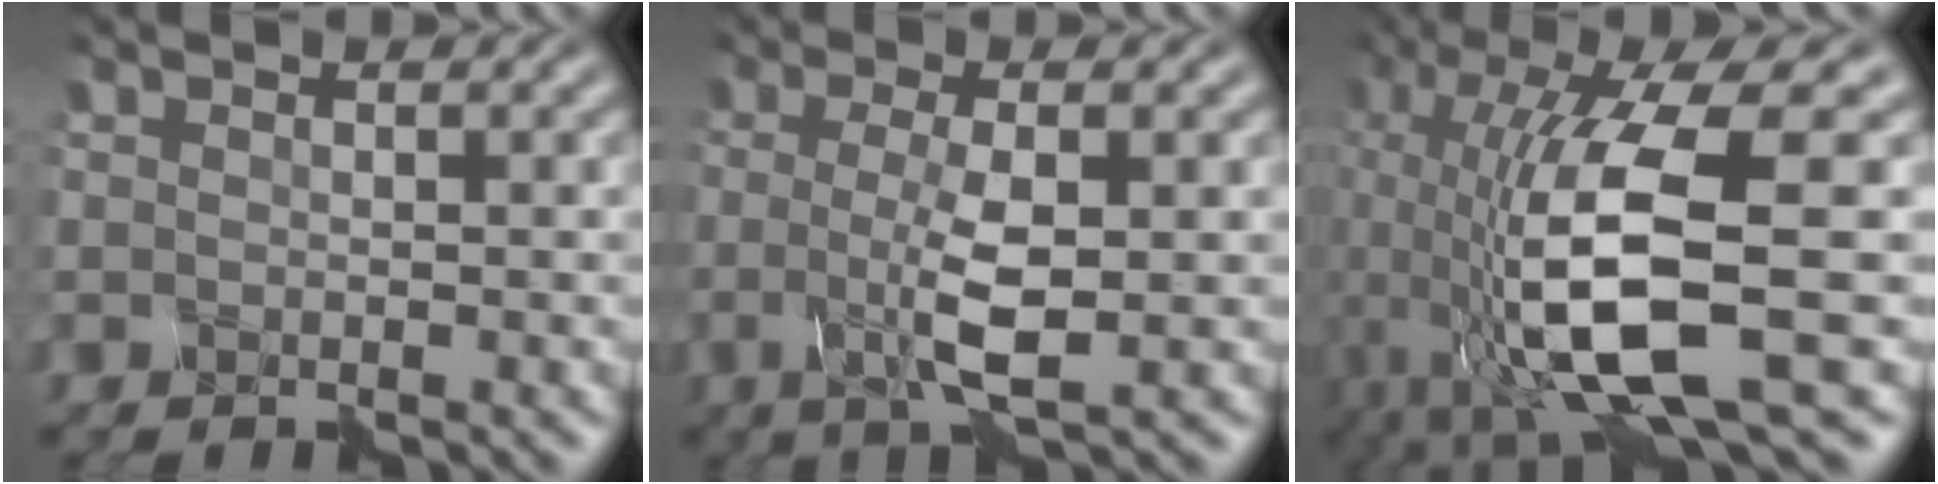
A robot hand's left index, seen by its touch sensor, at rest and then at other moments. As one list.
[{"total": 4.2, "force": [-0.7, 0.6, 4.1], "torque": [-0.096, -0.006, -0.010]}, {"total": 12.0, "force": [-2.4, 2.9, 11.5], "torque": [-0.235, -0.012, -0.038]}]